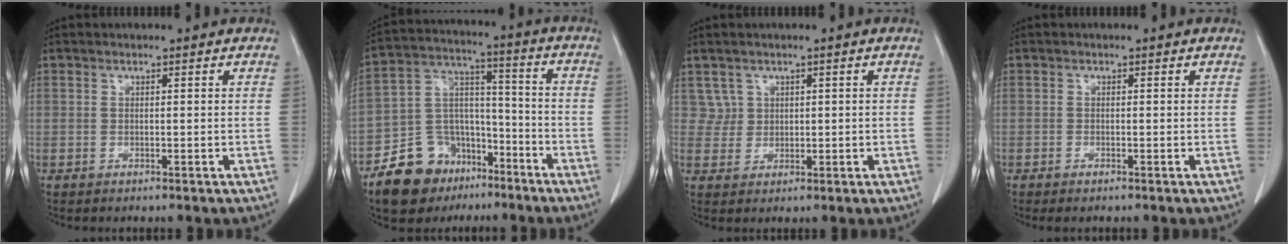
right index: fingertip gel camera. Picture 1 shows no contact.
{"total": 13.7, "force": [-9.3, 9.1, 4.5], "torque": [-0.083, 0.061, -0.153]}
{"total": 2.6, "force": [1.2, 2.3, -0.2], "torque": [0.016, 0.008, 0.019]}
{"total": 0.9, "force": [-0.7, 0.1, 0.5], "torque": [-0.008, 0.000, -0.008]}